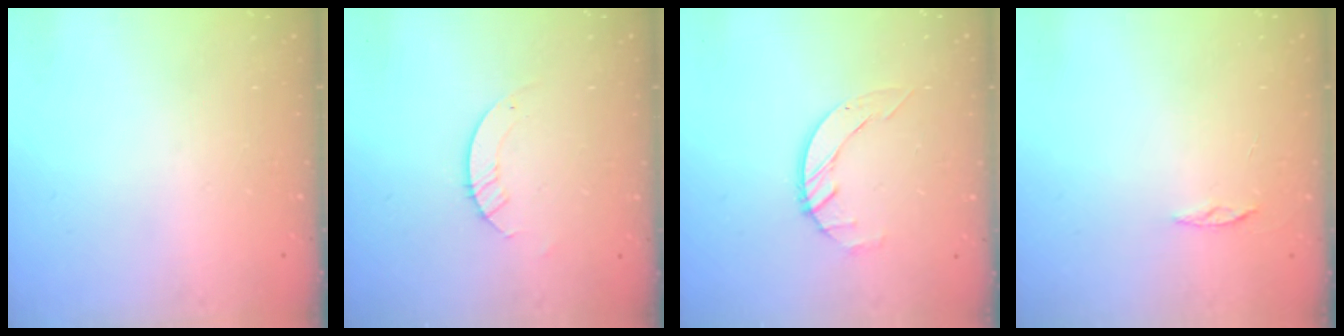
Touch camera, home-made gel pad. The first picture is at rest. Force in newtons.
{"total": 3.2, "press": 3.2, "slide": 0.3}
{"total": 2.7, "press": 2.7, "slide": 0.3}
{"total": 3.1, "press": 3.1, "slide": 0.3}